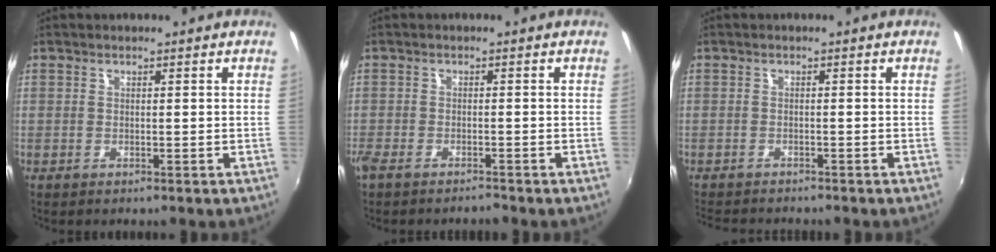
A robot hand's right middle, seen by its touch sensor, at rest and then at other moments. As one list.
[{"total": 3.1, "force": [-2.8, 0.6, 1.2], "torque": [-0.039, -0.011, -0.057]}, {"total": 4.7, "force": [-4.4, 0.6, 1.4], "torque": [-0.039, -0.019, -0.073]}]